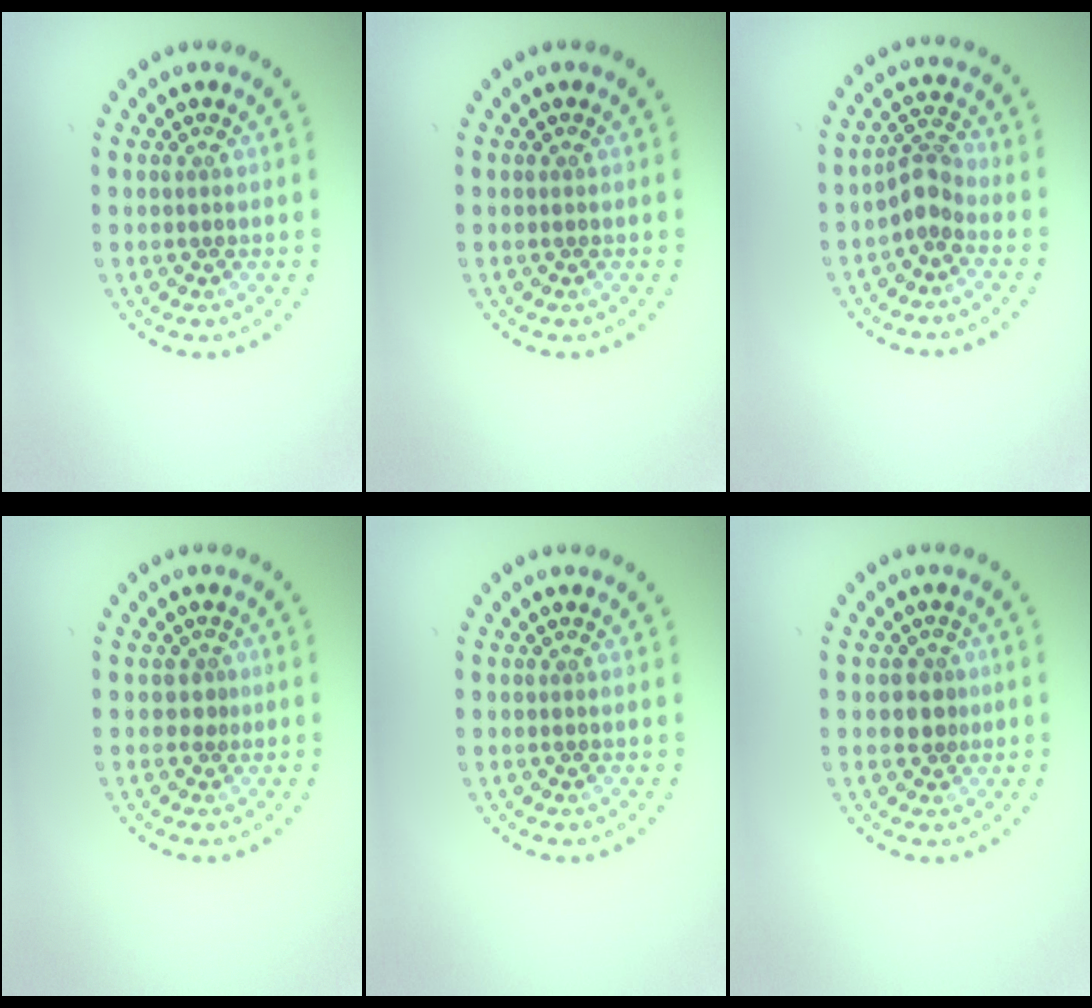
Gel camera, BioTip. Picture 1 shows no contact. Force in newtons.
{"total": 0.0}
{"total": 2.4, "press": 1.8, "slide": 1.6}
{"total": 0.8, "press": 0.5, "slide": 0.6}
{"total": 0.0}
{"total": 2.1, "press": 1.7, "slide": 1.1}